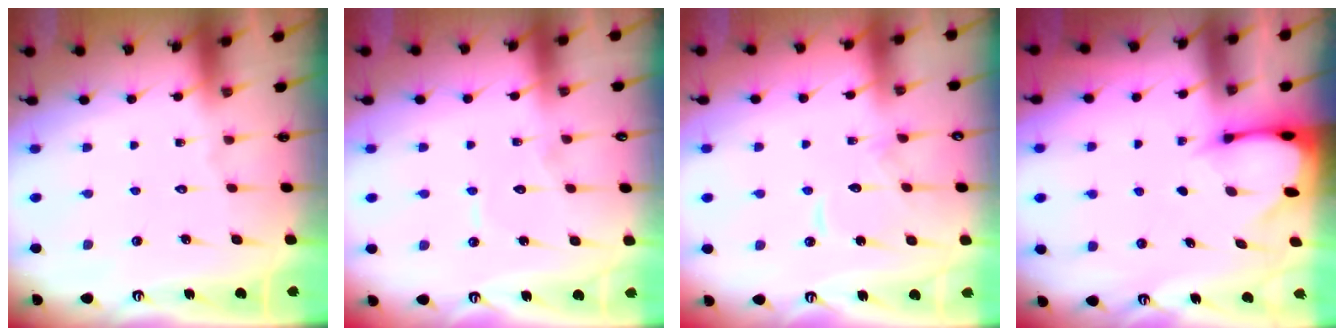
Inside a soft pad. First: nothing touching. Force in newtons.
{"total": 5.9, "press": 5.9, "slide": 0.2}
{"total": 10.3, "press": 10.2, "slide": 0.7}
{"total": 2.7, "press": 2.7, "slide": 0.3}